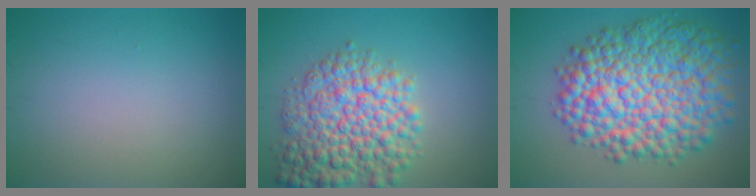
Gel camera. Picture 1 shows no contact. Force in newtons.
{"total": 8.7, "press": 8.7, "slide": 0.3}
{"total": 12.9, "press": 12.8, "slide": 0.3}